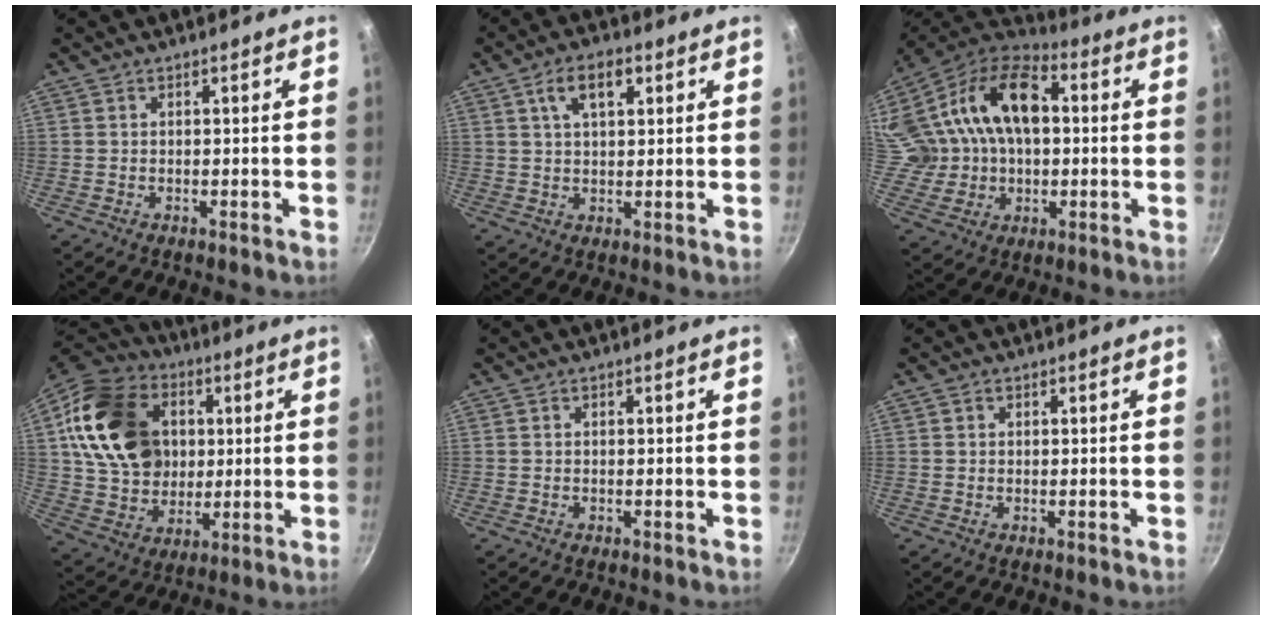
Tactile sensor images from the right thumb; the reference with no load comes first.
{"total": 6.9, "force": [2.7, 3.6, 5.2], "torque": [-0.076, 0.005, 0.045]}
{"total": 25.0, "force": [4.1, 17.9, 16.9], "torque": [-0.345, 0.047, 0.068]}
{"total": 24.9, "force": [4.9, 19.4, 14.7], "torque": [-0.236, 0.011, 0.099]}
{"total": 0.0}
{"total": 0.6, "force": [0.3, 0.5, 0.2], "torque": [-0.003, 0.003, 0.005]}